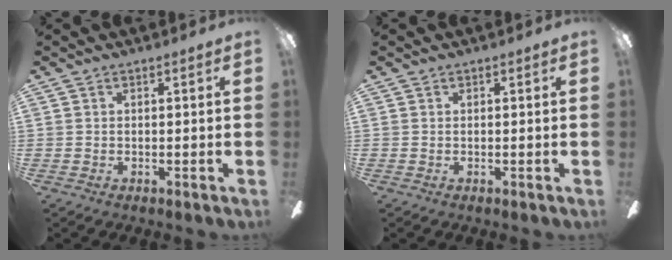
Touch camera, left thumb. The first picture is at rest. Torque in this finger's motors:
{"motor_torque": [0.00, 0.00, 0.10, -0.09, 0.00]}